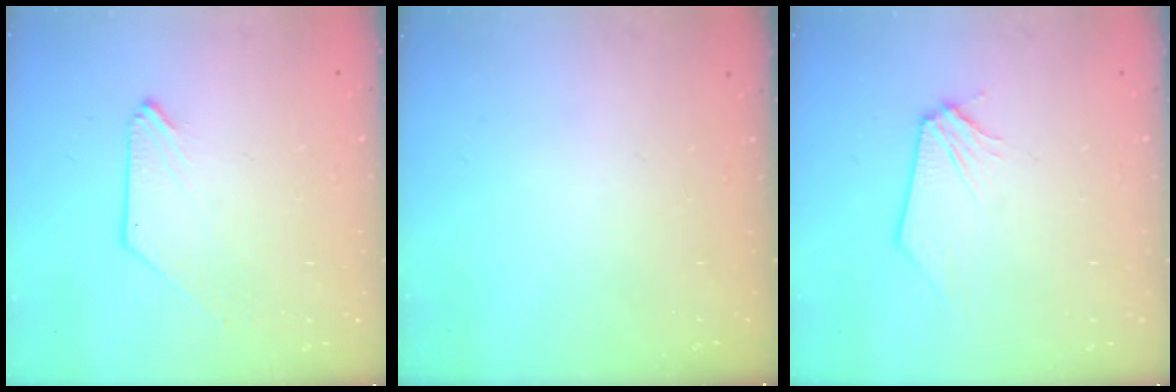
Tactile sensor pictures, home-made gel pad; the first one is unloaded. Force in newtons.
{"total": 0.0}
{"total": 0.0}